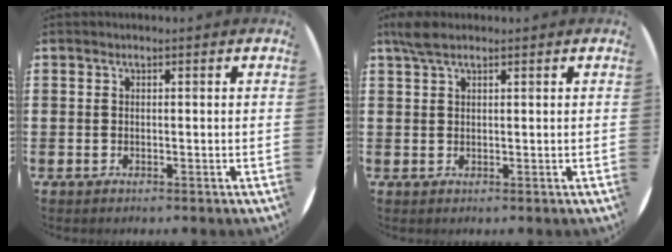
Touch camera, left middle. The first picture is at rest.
{"total": 2.6, "force": [1.9, 0.8, 1.6], "torque": [-0.036, 0.004, 0.035]}